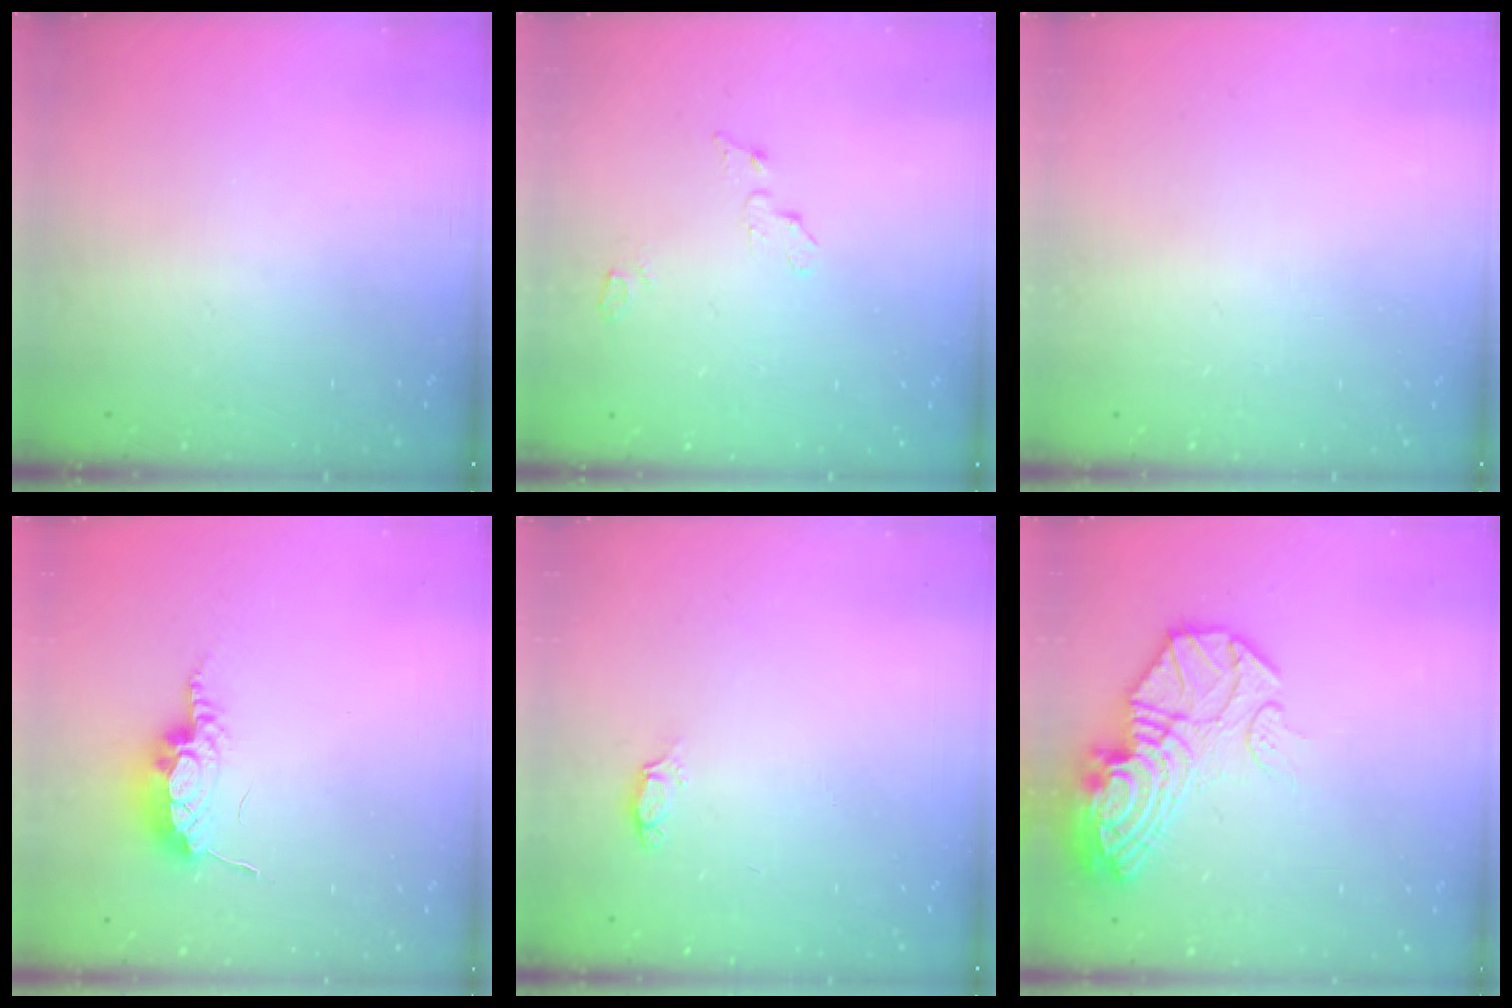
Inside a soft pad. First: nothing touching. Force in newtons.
{"total": 4.1, "press": 4.1, "slide": 0.4}
{"total": 0.0}
{"total": 8.2, "press": 8.2, "slide": 0.8}
{"total": 3.2, "press": 3.2, "slide": 0.4}
{"total": 17.8, "press": 17.8, "slide": 1.8}